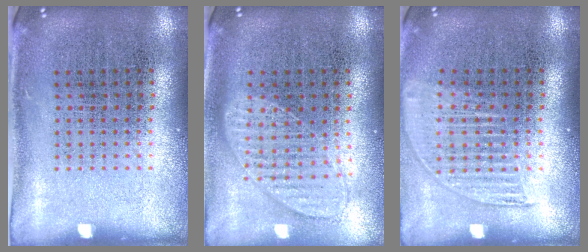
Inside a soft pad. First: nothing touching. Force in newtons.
{"total": 1.0, "press": 1.0, "slide": 0.2}
{"total": 1.3, "press": 1.2, "slide": 0.6}